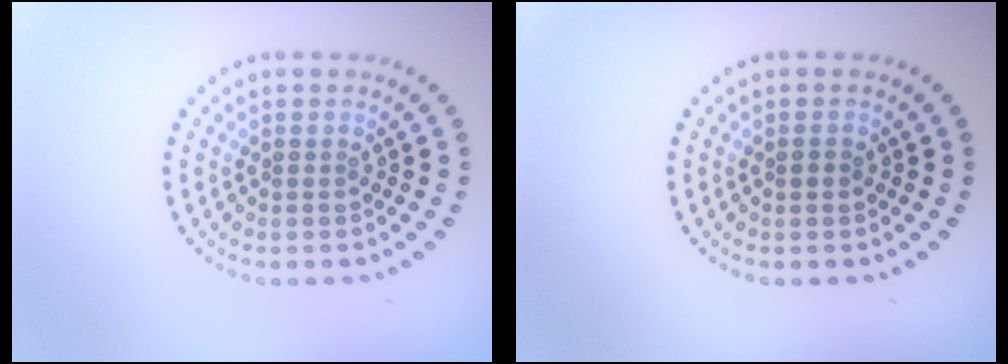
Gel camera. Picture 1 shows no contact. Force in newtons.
{"total": 0.7, "press": 0.7, "slide": 0.2}